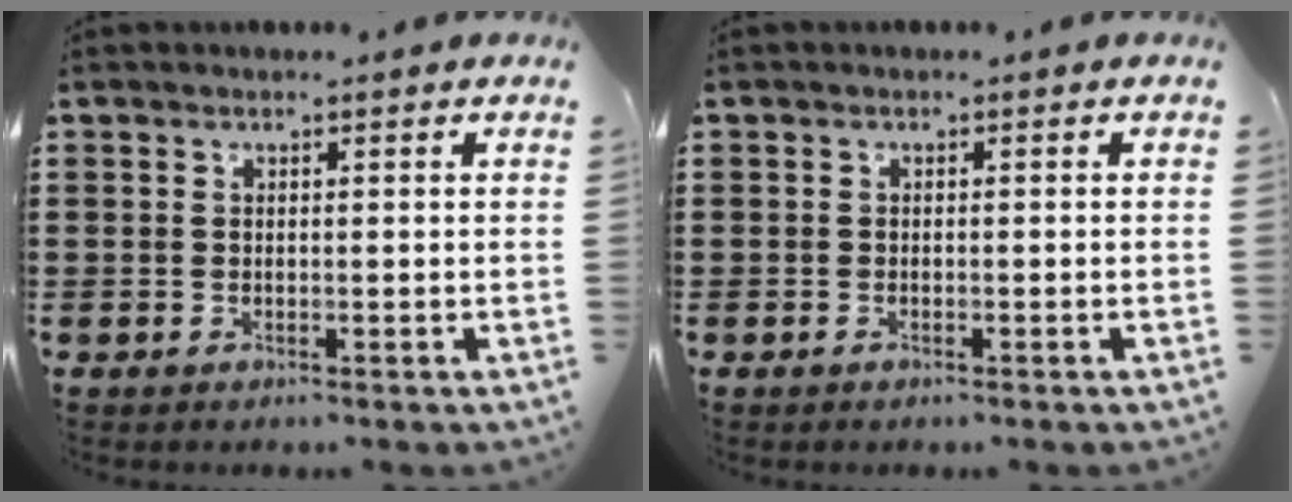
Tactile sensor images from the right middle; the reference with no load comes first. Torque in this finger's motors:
{"motor_torque": [-0.26, 0.26, 0.00, -0.01]}